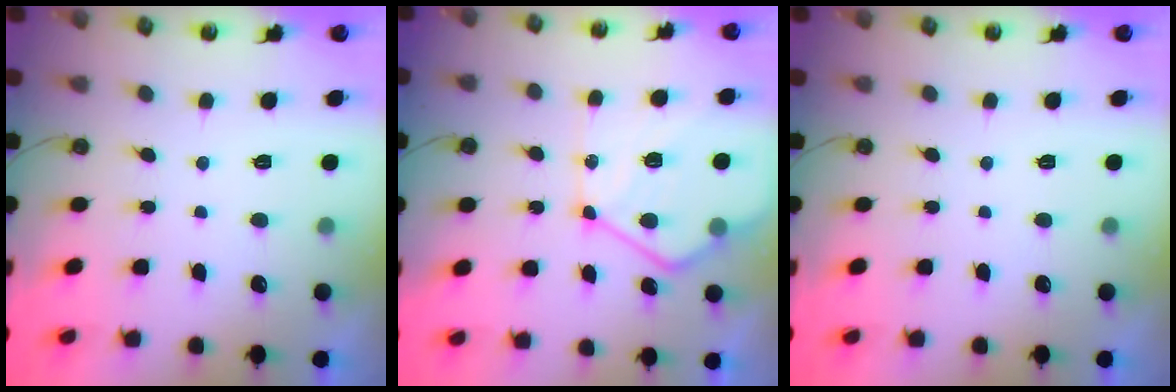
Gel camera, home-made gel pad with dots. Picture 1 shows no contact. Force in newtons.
{"total": 16.2, "press": 16.1, "slide": 1.7}
{"total": 0.0}